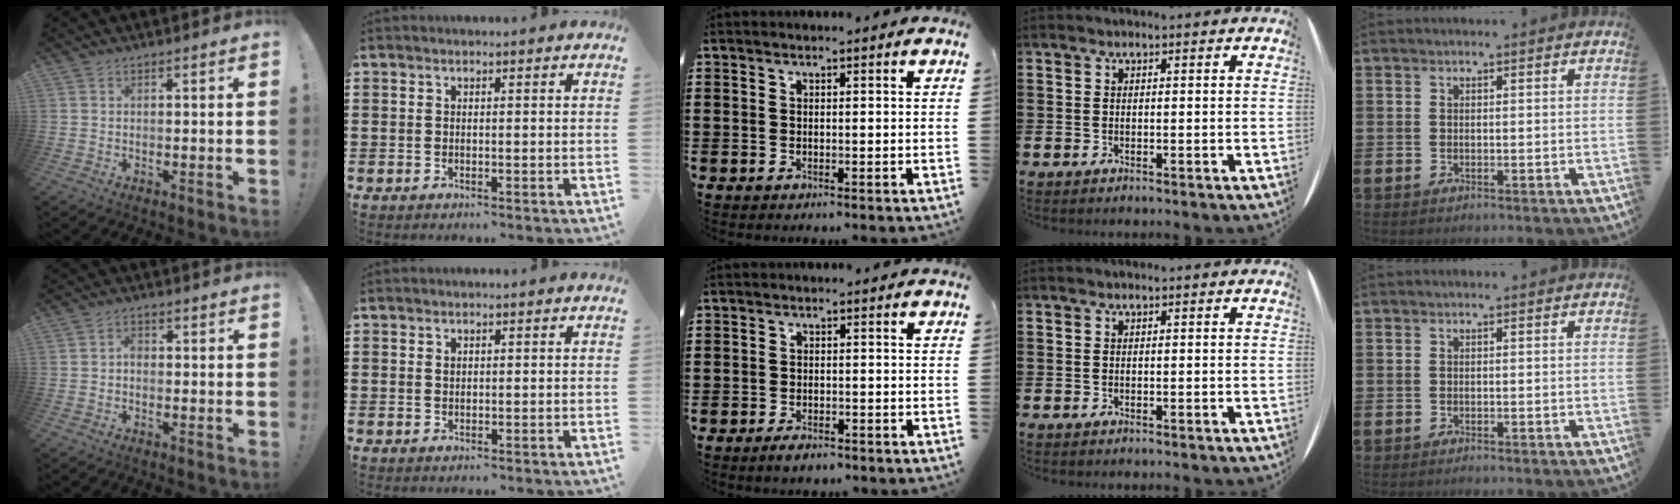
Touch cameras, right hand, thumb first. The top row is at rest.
{"thumb": {"total": 1.8, "force": [-0.7, 1.2, 1.1], "torque": [-0.013, 0.004, -0.015]}, "index": {"total": 0.7, "force": [0.3, 0.5, 0.3], "torque": [-0.009, 0.002, 0.007]}, "middle": {"total": 1.5, "force": [-1.3, 0.6, 0.5], "torque": [-0.012, 0.000, -0.025]}}